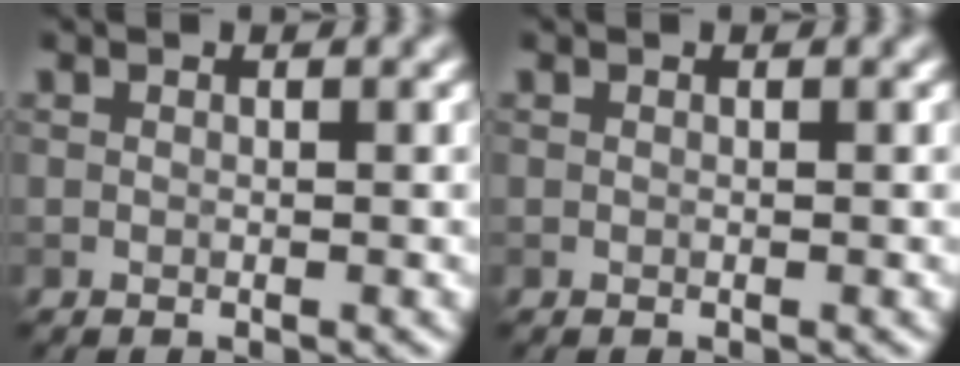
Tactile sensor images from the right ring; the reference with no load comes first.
{"total": 0.0}